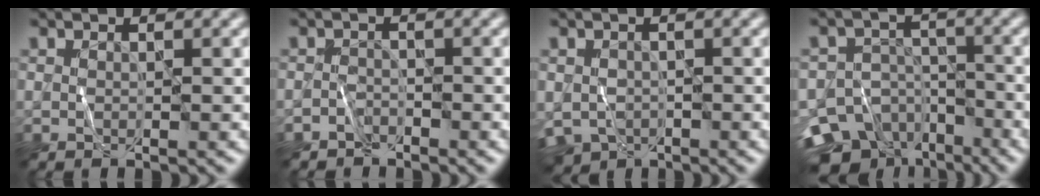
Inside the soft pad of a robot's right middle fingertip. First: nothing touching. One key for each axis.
{"total": 1.4, "fx": -1.2, "fy": 0.7, "fz": 0.0, "tx": 0.002, "ty": 0.007, "tz": -0.024}
{"total": 3.5, "fx": -1.9, "fy": 2.5, "fz": 1.6, "tx": -0.029, "ty": -0.011, "tz": -0.036}
{"total": 11.0, "fx": -7.1, "fy": 7.6, "fz": 3.7, "tx": -0.063, "ty": -0.009, "tz": -0.122}